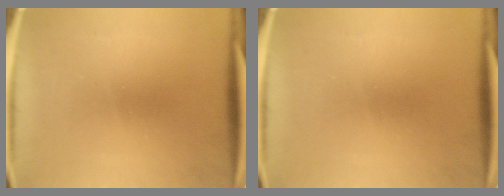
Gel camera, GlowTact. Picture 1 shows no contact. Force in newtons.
{"total": 0.0}